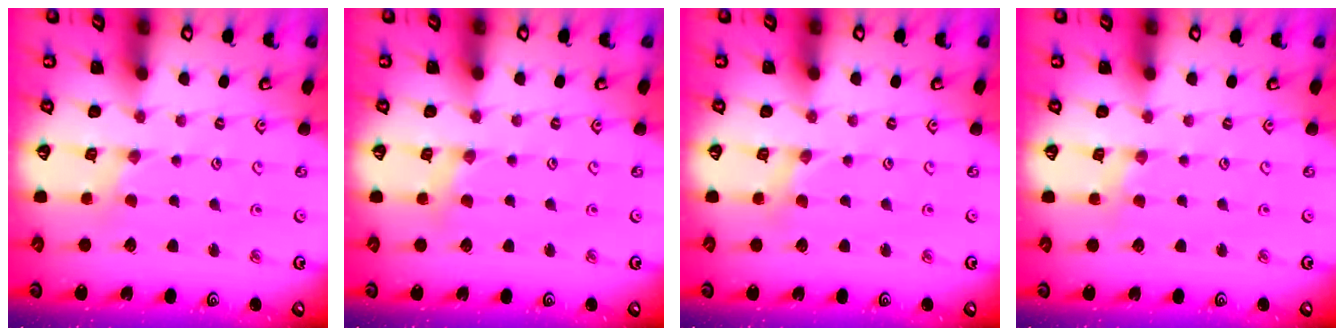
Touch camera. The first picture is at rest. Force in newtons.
{"total": 2.2, "press": 2.2, "slide": 0.4}
{"total": 0.0}
{"total": 1.5, "press": 1.5, "slide": 0.3}